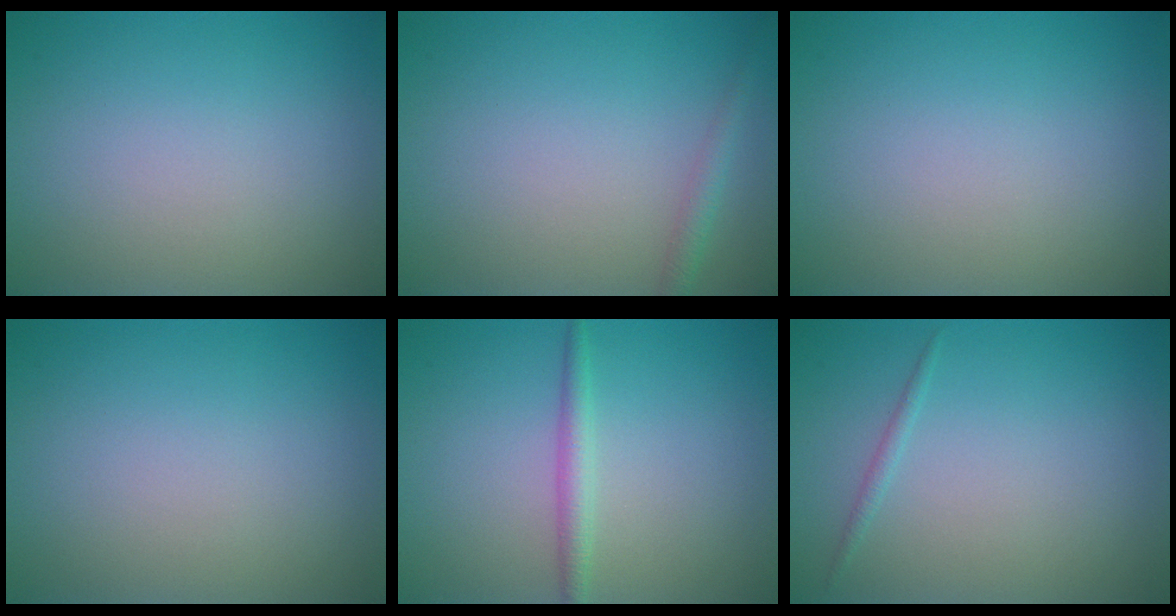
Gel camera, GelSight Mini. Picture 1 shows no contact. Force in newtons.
{"total": 1.4, "press": 1.4, "slide": 0.1}
{"total": 0.0}
{"total": 0.0}
{"total": 1.8, "press": 1.8, "slide": 0.0}
{"total": 0.7, "press": 0.7, "slide": 0.0}